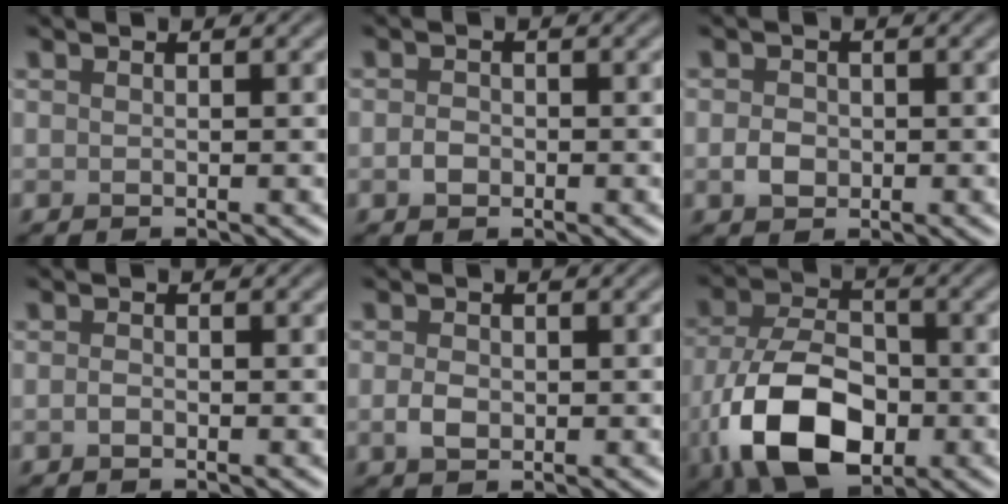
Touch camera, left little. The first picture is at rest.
{"total": 1.2, "force": [-0.4, 0.9, 0.7], "torque": [-0.013, 0.000, -0.011]}
{"total": 1.8, "force": [-0.3, 1.5, 1.0], "torque": [-0.016, 0.000, -0.012]}
{"total": 0.7, "force": [-0.3, 0.3, 0.5], "torque": [-0.010, -0.001, -0.007]}
{"total": 1.8, "force": [-0.3, 1.2, 1.2], "torque": [-0.025, 0.000, -0.007]}
{"total": 11.3, "force": [-4.1, 6.7, 8.1], "torque": [-0.177, -0.014, -0.082]}